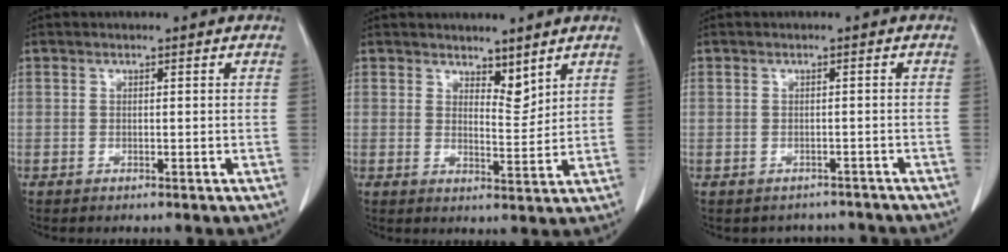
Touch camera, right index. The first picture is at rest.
{"total": 3.9, "force": [3.2, 1.5, 1.6], "torque": [-0.023, -0.009, 0.059]}
{"total": 3.6, "force": [-3.1, 1.9, -0.5], "torque": [0.006, 0.014, -0.039]}